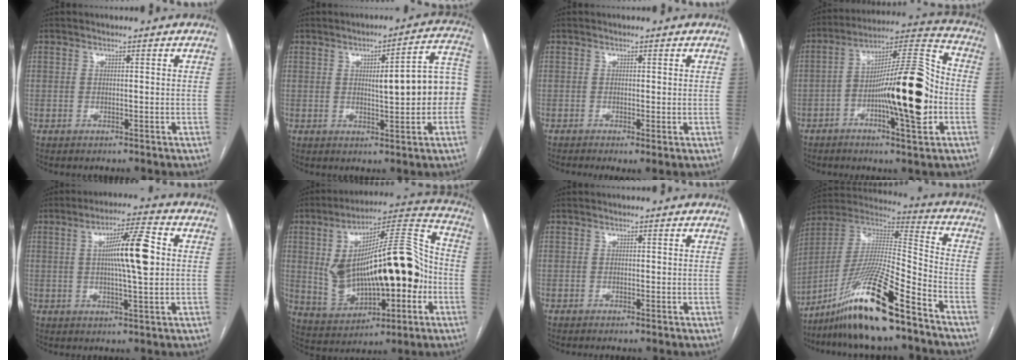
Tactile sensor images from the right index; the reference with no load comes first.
{"total": 11.0, "force": [-0.4, 2.1, 10.8], "torque": [-0.130, 0.031, -0.002]}
{"total": 1.9, "force": [-0.7, 0.3, 1.7], "torque": [-0.026, -0.008, -0.010]}
{"total": 17.6, "force": [-3.9, 3.2, 16.8], "torque": [-0.279, 0.019, -0.057]}
{"total": 9.8, "force": [1.2, 0.8, 9.7], "torque": [-0.165, 0.009, 0.019]}
{"total": 23.0, "force": [-1.0, 7.9, 21.6], "torque": [-0.380, 0.033, 0.002]}
{"total": 0.0}
{"total": 19.7, "force": [-13.4, 1.1, 14.4], "torque": [-0.301, -0.021, -0.247]}